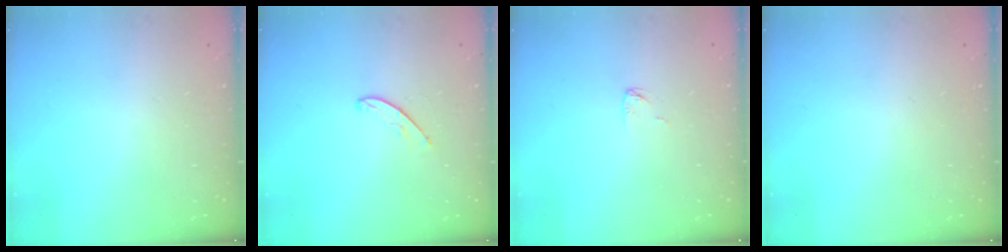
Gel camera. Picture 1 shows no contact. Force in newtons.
{"total": 3.8, "press": 3.8, "slide": 0.3}
{"total": 2.8, "press": 2.7, "slide": 0.2}
{"total": 0.0}